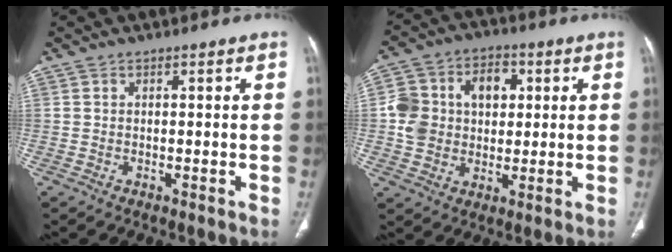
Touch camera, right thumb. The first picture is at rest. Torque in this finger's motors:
{"motor_torque": [1.52, 1.51, 0.86, 0.23, 0.08]}